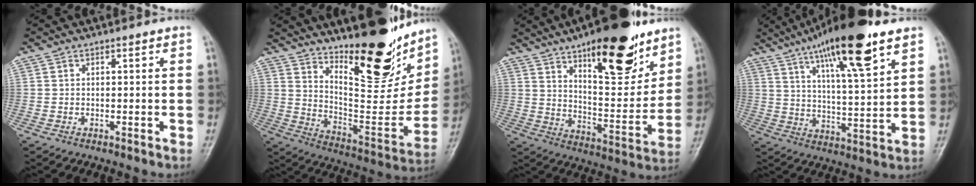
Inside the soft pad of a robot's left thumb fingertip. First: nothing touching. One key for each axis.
{"total": 24.8, "fx": 16.9, "fy": 8.4, "fz": 16.1, "tx": -0.188, "ty": -0.107, "tz": 0.270}
{"total": 21.9, "fx": 13.3, "fy": 7.8, "fz": 15.5, "tx": -0.190, "ty": -0.072, "tz": 0.212}
{"total": 18.9, "fx": 11.5, "fy": 3.9, "fz": 14.5, "tx": -0.225, "ty": -0.041, "tz": 0.191}